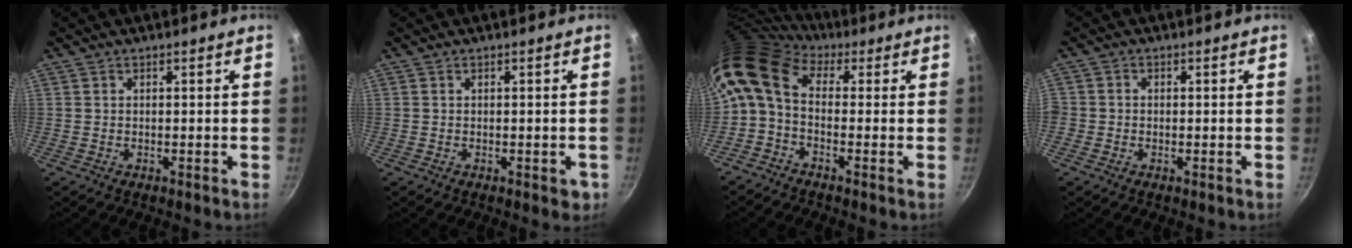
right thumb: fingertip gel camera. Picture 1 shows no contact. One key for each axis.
{"total": 2.8, "fx": -0.7, "fy": 1.5, "fz": 2.2, "tx": -0.013, "ty": -0.001, "tz": -0.008}
{"total": 10.1, "fx": 0.8, "fy": 6.5, "fz": 7.7, "tx": -0.153, "ty": 0.029, "tz": -0.006}
{"total": 1.4, "fx": -0.5, "fy": 1.3, "fz": 0.4, "tx": -0.005, "ty": 0.003, "tz": -0.012}